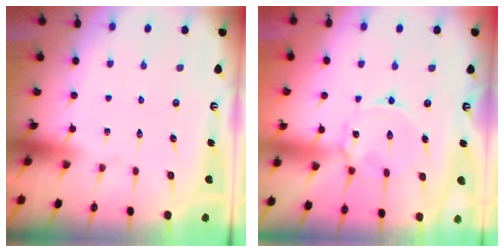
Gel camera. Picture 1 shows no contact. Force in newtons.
{"total": 6.2, "press": 6.2, "slide": 0.6}